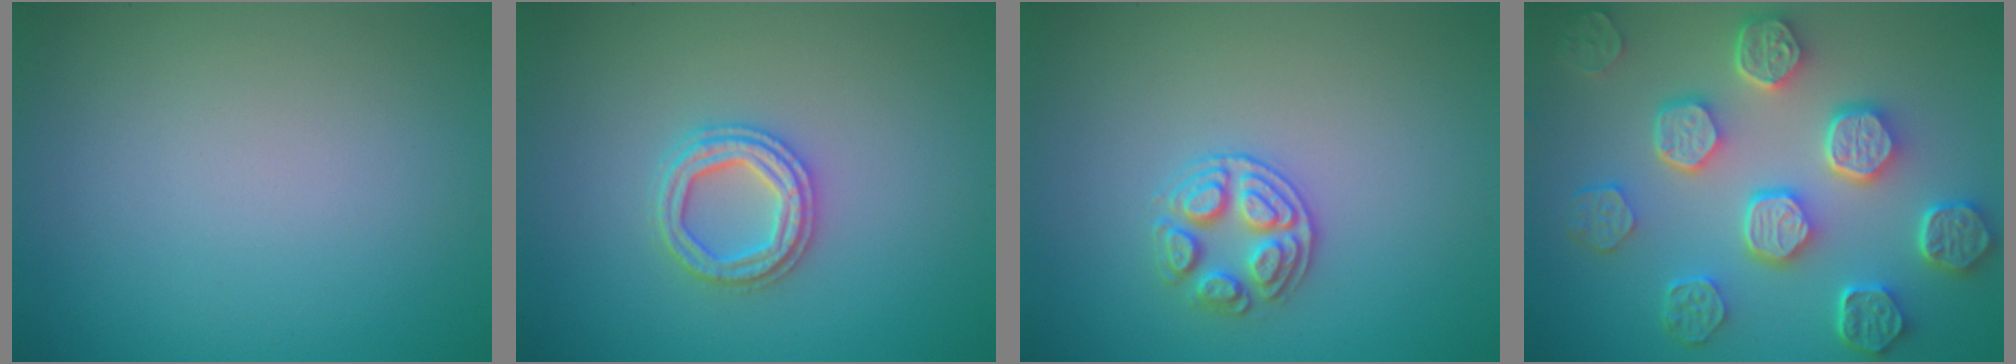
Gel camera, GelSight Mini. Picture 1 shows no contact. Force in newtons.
{"total": 2.7, "press": 2.6, "slide": 0.7}
{"total": 2.8, "press": 2.7, "slide": 0.7}
{"total": 7.8, "press": 6.1, "slide": 4.9}